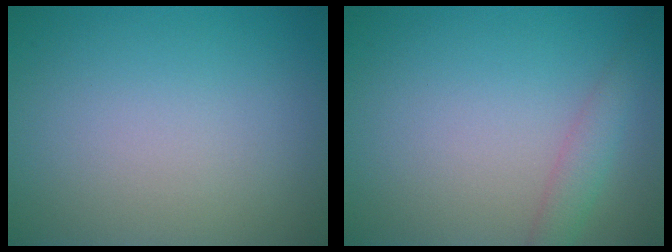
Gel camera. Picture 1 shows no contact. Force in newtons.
{"total": 2.1, "press": 2.1, "slide": 0.1}